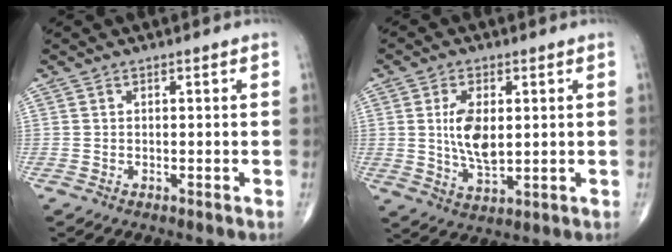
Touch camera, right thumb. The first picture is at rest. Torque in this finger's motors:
{"motor_torque": [2.52, 2.49, 1.15, -0.31, 0.12]}